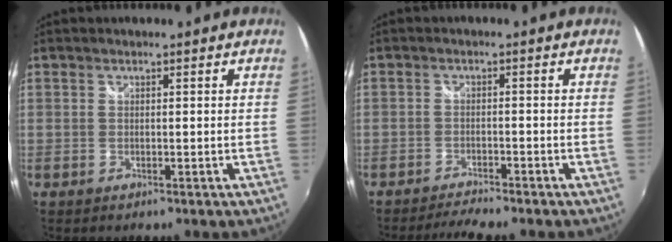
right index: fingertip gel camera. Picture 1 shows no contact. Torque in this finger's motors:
{"motor_torque": [0.36, -0.36, 0.06, 0.01]}